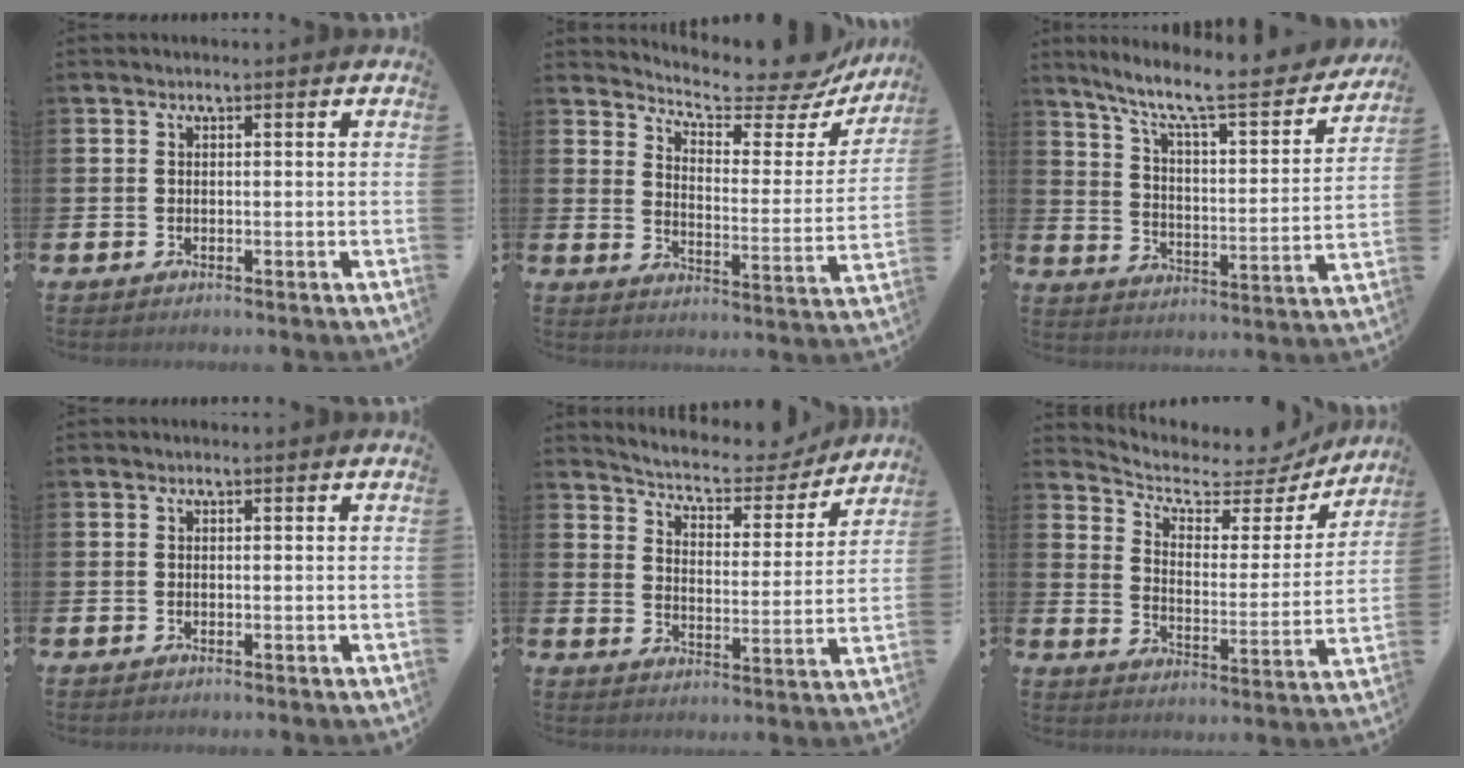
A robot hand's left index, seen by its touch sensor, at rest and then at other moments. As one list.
[{"total": 8.0, "force": [7.4, 1.5, 2.4], "torque": [-0.049, -0.066, 0.122]}, {"total": 9.3, "force": [7.8, 1.5, 4.9], "torque": [-0.115, -0.058, 0.123]}, {"total": 0.0}, {"total": 6.0, "force": [5.6, 1.4, 1.3], "torque": [-0.048, -0.047, 0.090]}, {"total": 5.8, "force": [5.1, 2.3, 1.5], "torque": [-0.055, -0.045, 0.078]}]